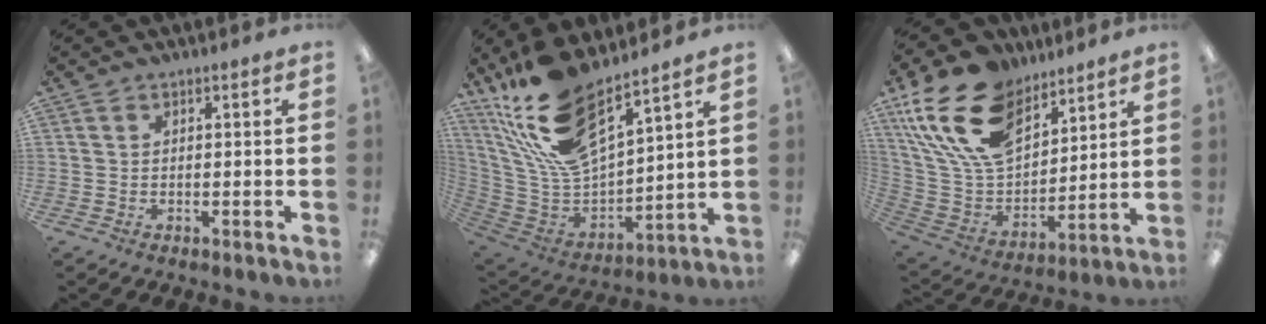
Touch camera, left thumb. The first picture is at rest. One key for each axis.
{"total": 19.7, "fx": 15.0, "fy": 6.6, "fz": 11.0, "tx": -0.251, "ty": -0.107, "tz": 0.268}
{"total": 21.8, "fx": 12.9, "fy": 12.7, "fz": 12.2, "tx": -0.267, "ty": -0.062, "tz": 0.239}